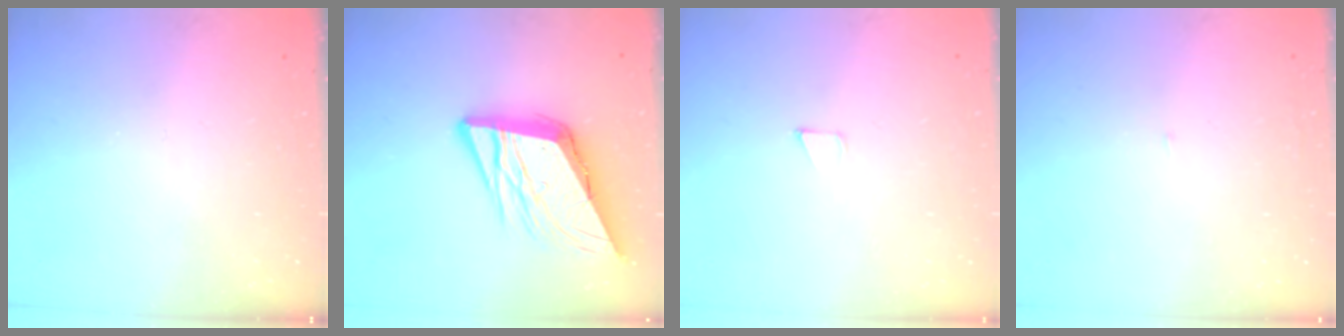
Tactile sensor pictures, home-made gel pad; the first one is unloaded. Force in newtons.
{"total": 12.9, "press": 12.7, "slide": 2.0}
{"total": 2.7, "press": 2.7, "slide": 0.2}
{"total": 2.0, "press": 2.0, "slide": 0.2}